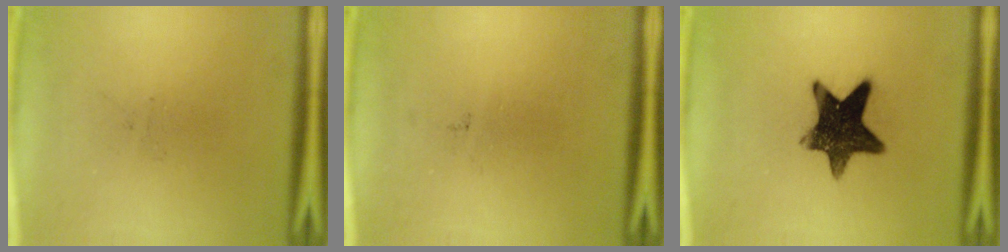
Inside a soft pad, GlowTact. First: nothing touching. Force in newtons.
{"total": 0.0}
{"total": 13.1}